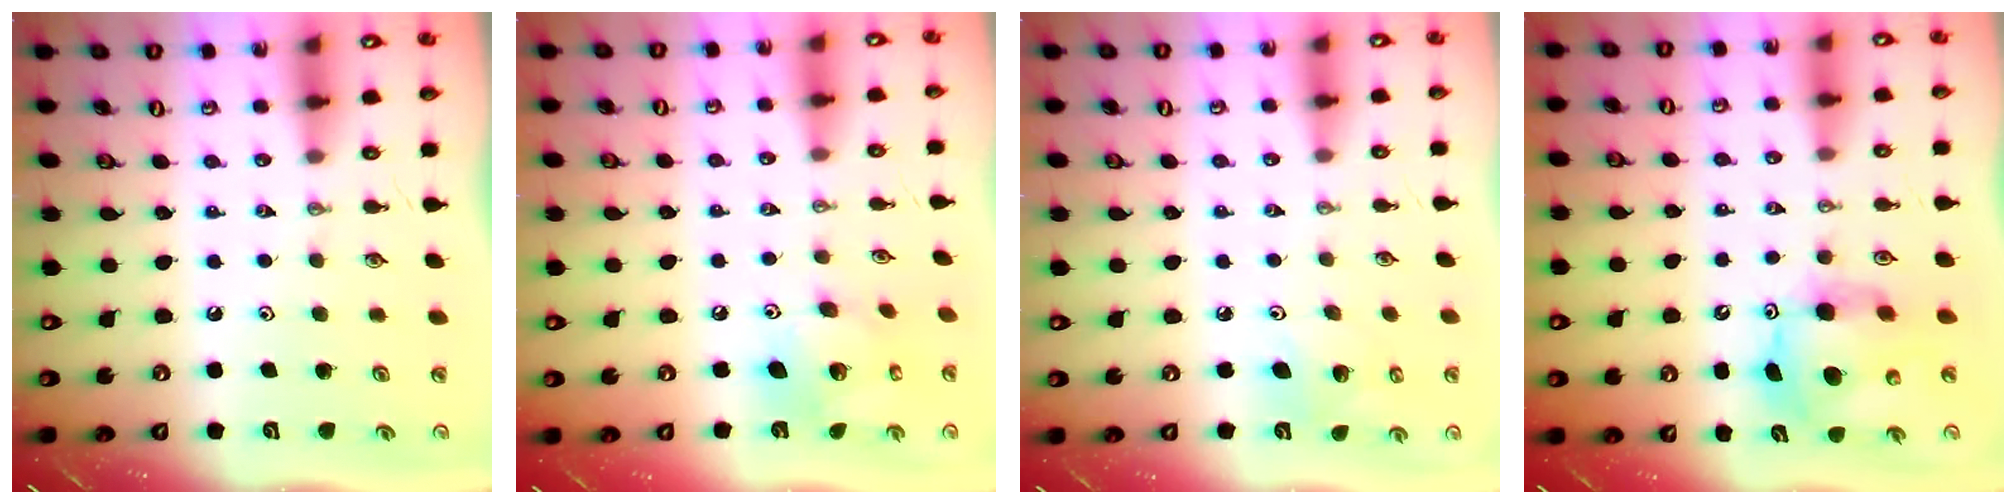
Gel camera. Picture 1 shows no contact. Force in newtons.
{"total": 11.5, "press": 11.5, "slide": 0.7}
{"total": 7.0, "press": 6.8, "slide": 1.7}
{"total": 10.2, "press": 10.2, "slide": 1.1}